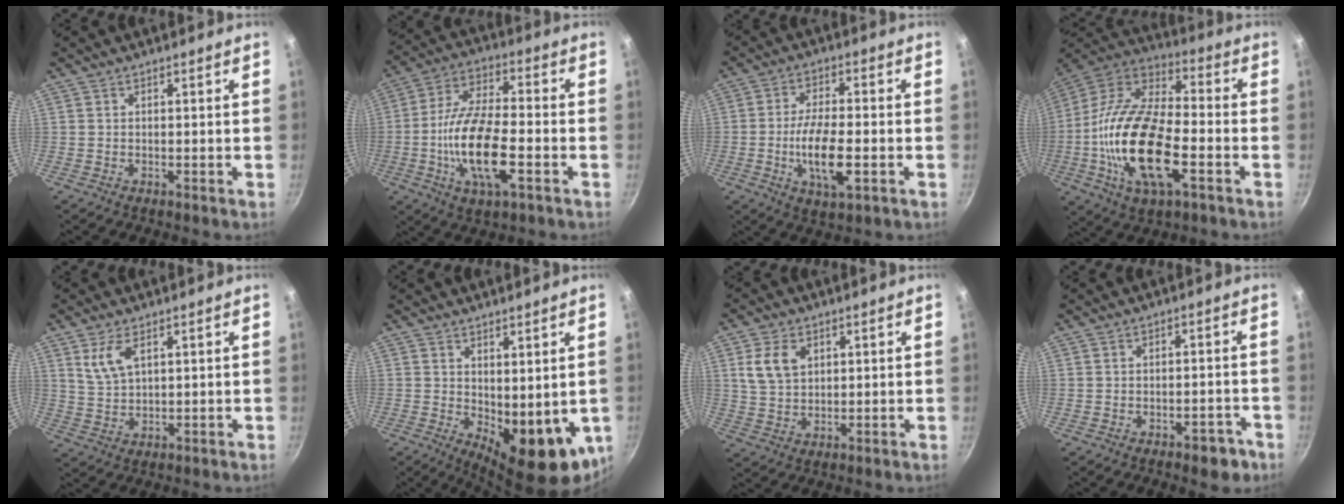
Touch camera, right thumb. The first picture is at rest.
{"total": 16.2, "force": [-4.2, 6.2, 14.4], "torque": [-0.277, 0.021, -0.077]}
{"total": 10.4, "force": [-2.5, 3.9, 9.4], "torque": [-0.170, 0.004, -0.044]}
{"total": 23.3, "force": [-5.7, 10.4, 20.1], "torque": [-0.400, 0.019, -0.101]}
{"total": 5.2, "force": [2.6, 2.4, 3.8], "torque": [-0.076, -0.012, 0.061]}
{"total": 14.0, "force": [-2.4, 5.9, 12.4], "torque": [-0.149, -0.026, -0.012]}
{"total": 6.9, "force": [2.5, 4.7, 4.4], "torque": [-0.074, -0.006, 0.053]}
{"total": 4.5, "force": [-2.8, 2.0, 2.8], "torque": [-0.021, 0.019, -0.033]}